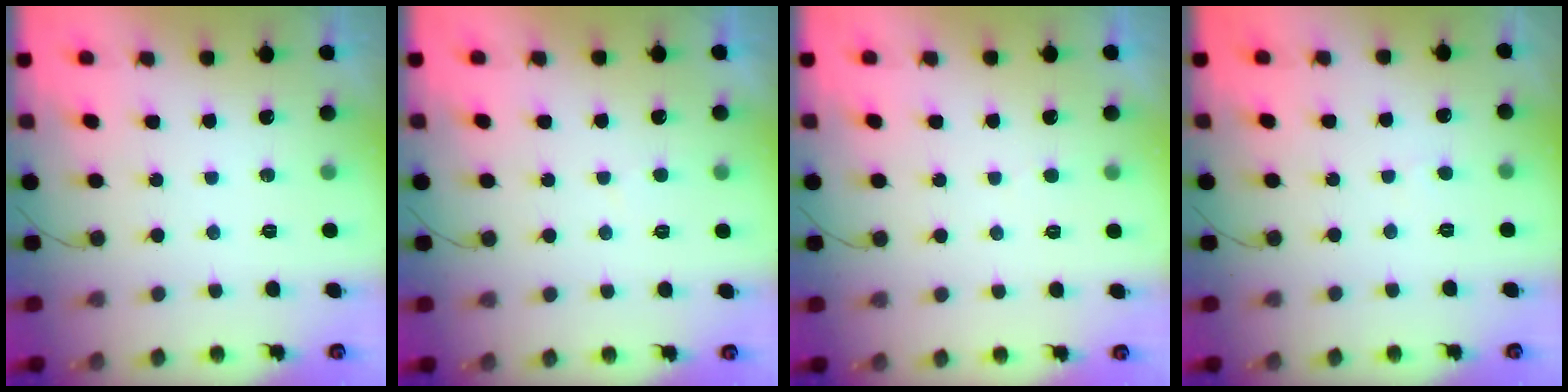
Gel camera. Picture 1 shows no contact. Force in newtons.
{"total": 2.4, "press": 2.4, "slide": 0.4}
{"total": 2.1, "press": 2.1, "slide": 0.2}
{"total": 2.2, "press": 2.2, "slide": 0.2}